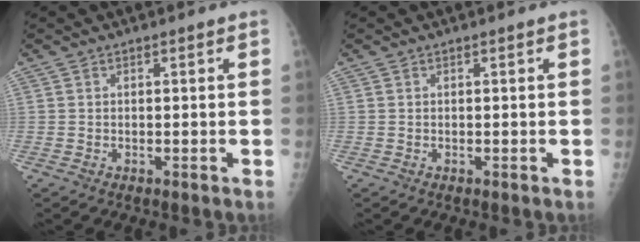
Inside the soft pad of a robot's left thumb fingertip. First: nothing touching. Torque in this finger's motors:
{"motor_torque": [0.00, 0.00, -0.04, -0.08, 0.00]}